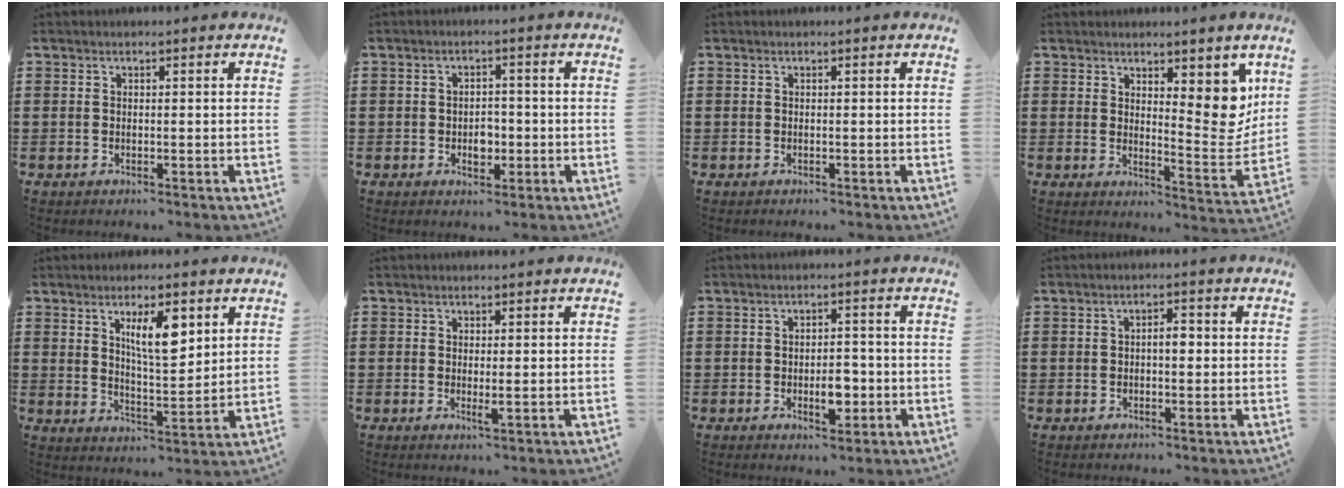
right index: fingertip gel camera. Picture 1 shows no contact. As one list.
[{"total": 2.9, "force": [-0.8, 2.1, 1.9], "torque": [-0.032, -0.001, -0.018]}, {"total": 0.0}, {"total": 7.5, "force": [5.0, 3.1, 4.6], "torque": [-0.055, -0.035, 0.084]}, {"total": 7.8, "force": [3.5, 2.4, 6.5], "torque": [-0.119, 0.000, 0.057]}, {"total": 1.5, "force": [0.0, 0.2, 1.5], "torque": [-0.029, -0.005, 0.000]}, {"total": 4.7, "force": [-1.4, 2.3, 3.9], "torque": [-0.058, 0.003, -0.024]}, {"total": 2.4, "force": [-0.1, 0.8, 2.2], "torque": [-0.041, 0.004, -0.004]}]